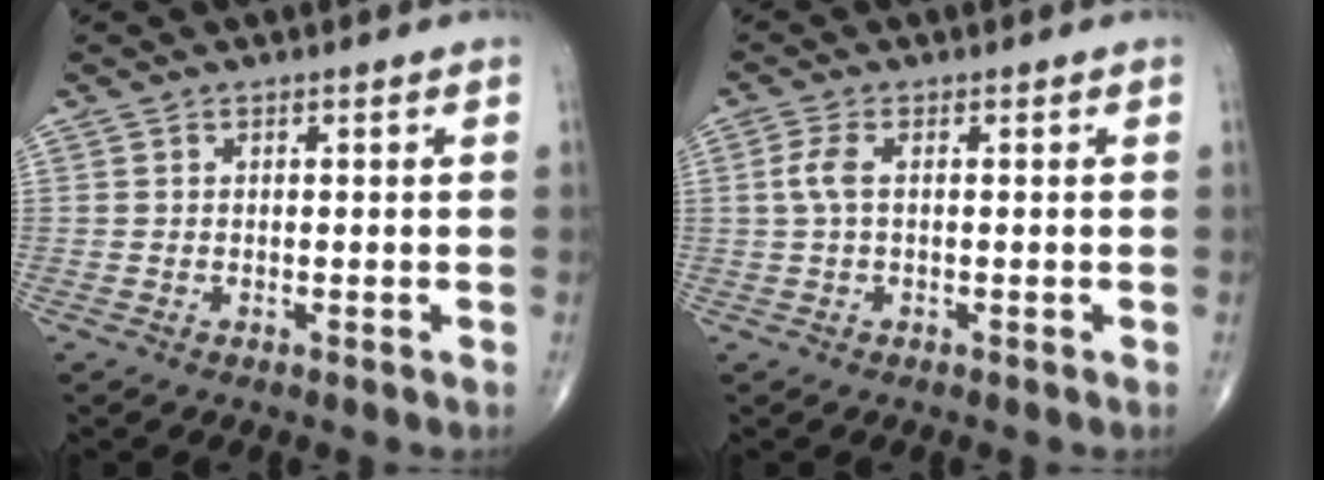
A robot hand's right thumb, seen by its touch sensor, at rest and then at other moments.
{"total": 2.9, "force": [0.2, 1.1, 2.6], "torque": [-0.074, 0.006, 0.003]}